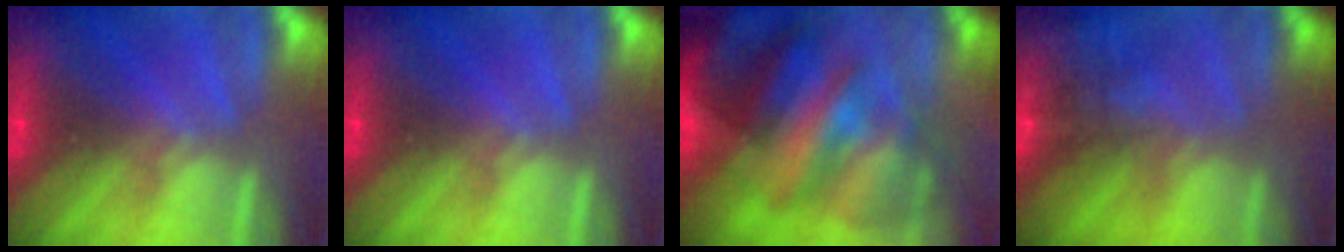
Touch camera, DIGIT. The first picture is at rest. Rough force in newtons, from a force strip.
{"total": 0.0}
{"total": 7.7}
{"total": 4.8}